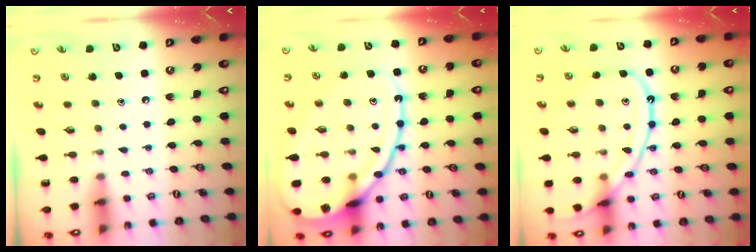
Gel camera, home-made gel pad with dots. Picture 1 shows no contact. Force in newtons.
{"total": 20.0, "press": 20.0, "slide": 1.8}
{"total": 14.2, "press": 14.2, "slide": 1.3}